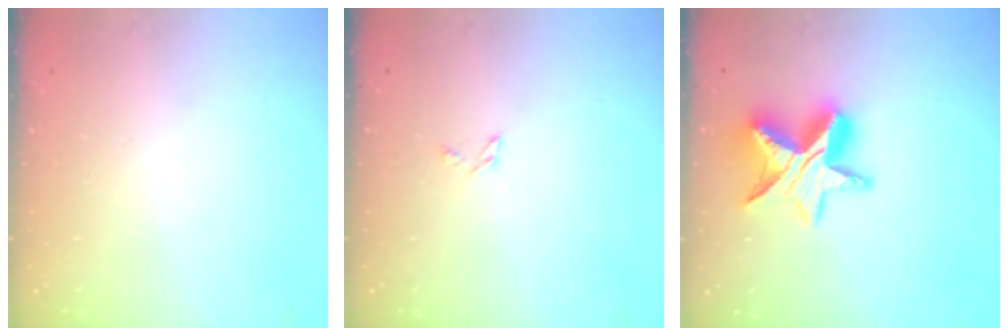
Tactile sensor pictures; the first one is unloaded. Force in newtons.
{"total": 2.4, "press": 2.3, "slide": 0.3}
{"total": 13.4, "press": 13.4, "slide": 0.9}